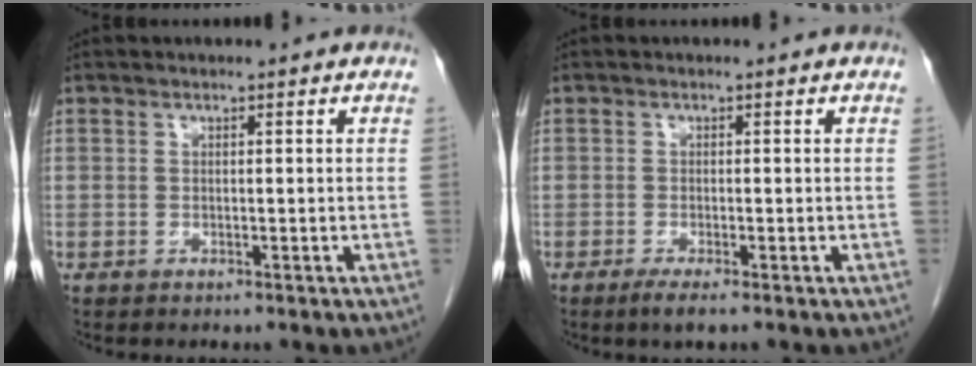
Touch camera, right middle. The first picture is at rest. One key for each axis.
{"total": 2.0, "fx": -1.2, "fy": -0.1, "fz": 1.6, "tx": -0.031, "ty": -0.007, "tz": -0.024}